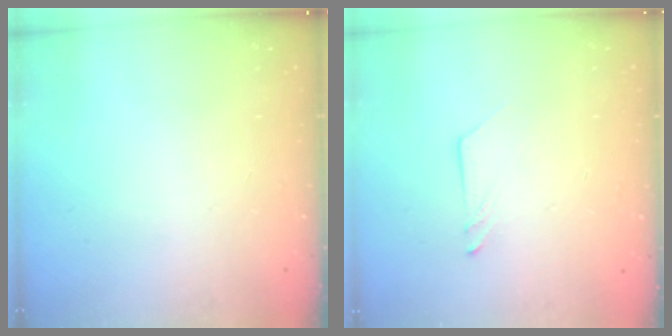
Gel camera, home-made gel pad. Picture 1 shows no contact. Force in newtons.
{"total": 1.2, "press": 1.2, "slide": 0.1}